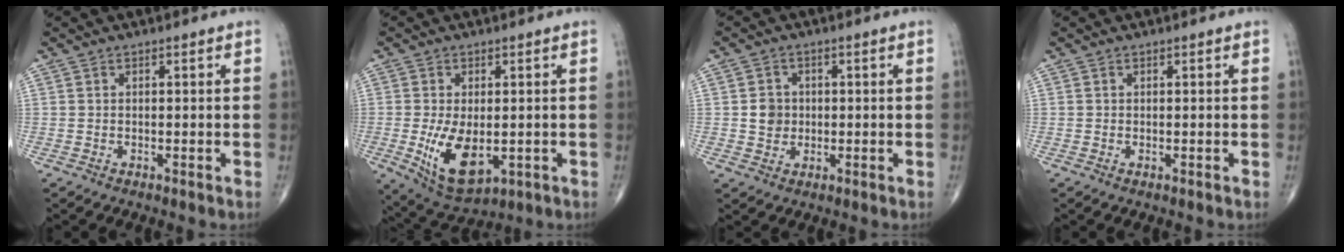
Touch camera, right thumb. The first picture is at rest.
{"total": 10.6, "force": [-1.8, 5.6, 8.8], "torque": [-0.152, -0.018, -0.014]}
{"total": 3.8, "force": [0.1, 3.5, 1.6], "torque": [-0.010, 0.004, 0.001]}
{"total": 0.0}